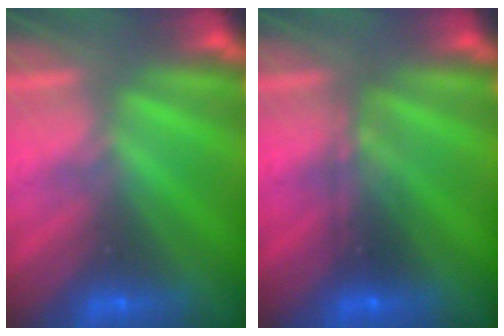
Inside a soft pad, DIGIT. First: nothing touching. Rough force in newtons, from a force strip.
{"total": 2.4}